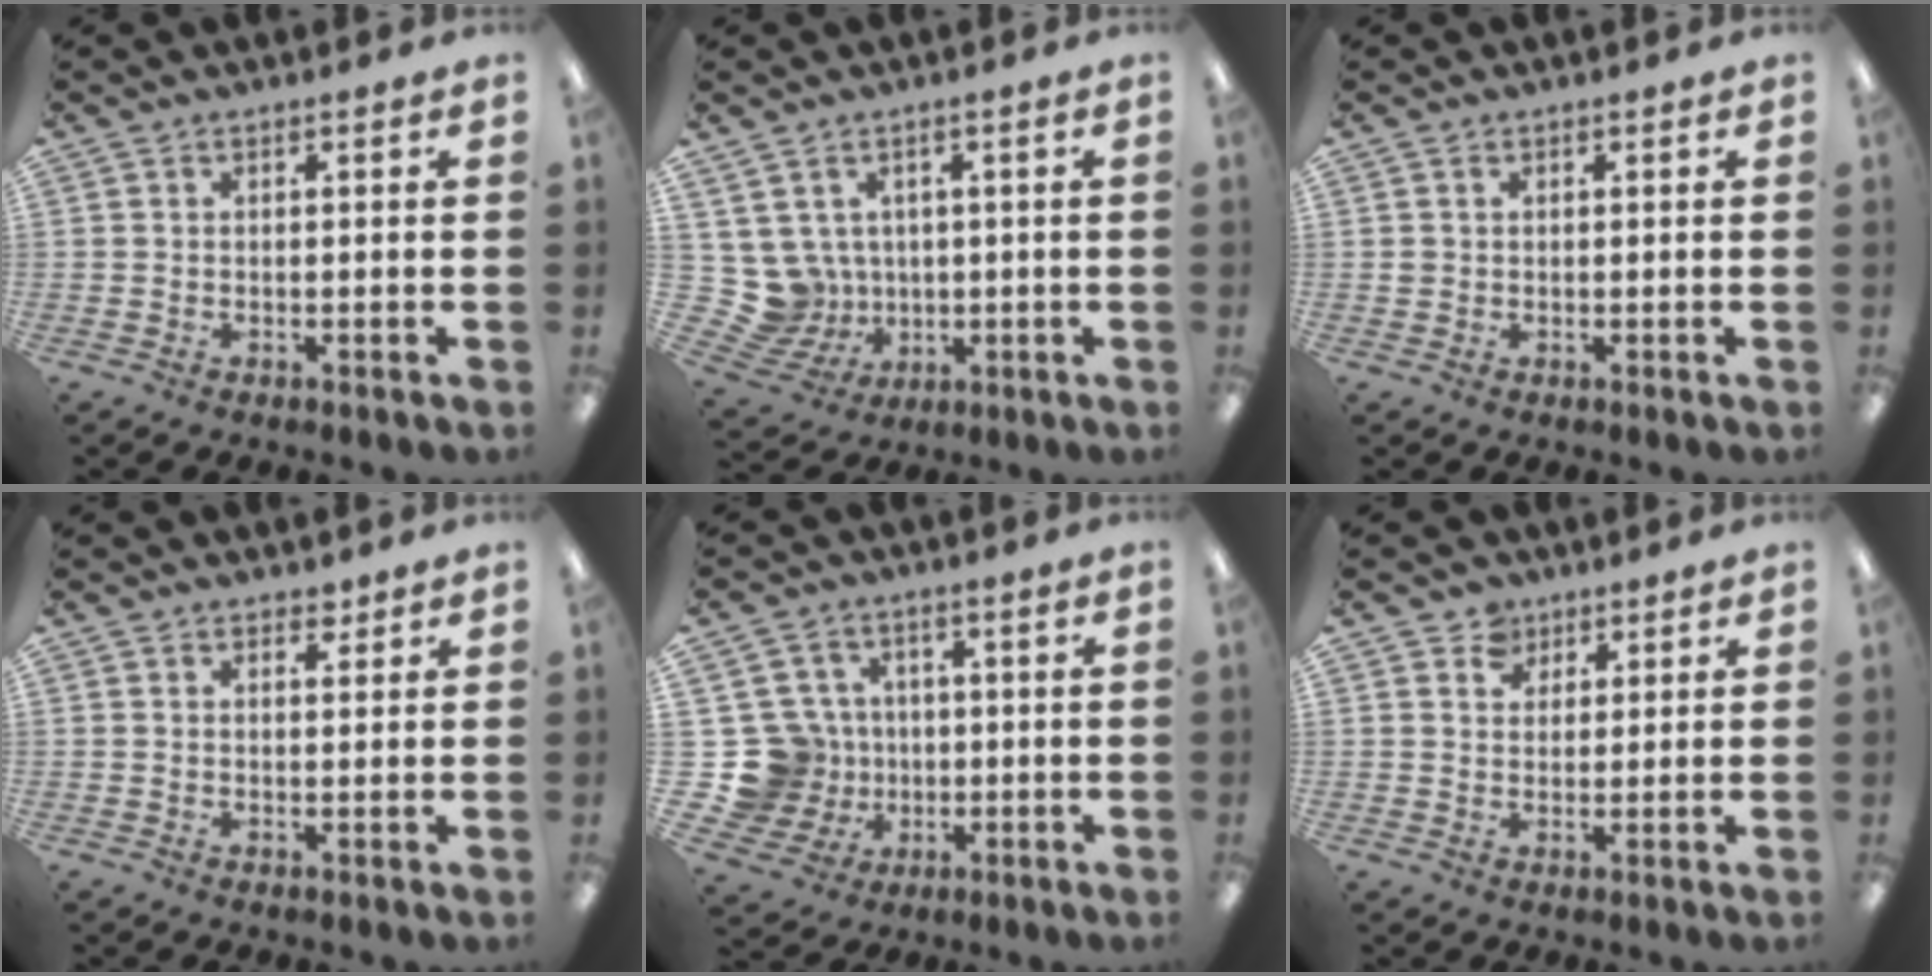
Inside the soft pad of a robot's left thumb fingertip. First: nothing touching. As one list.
[{"total": 8.2, "force": [1.6, 7.8, 1.8], "torque": [-0.081, -0.013, 0.042]}, {"total": 0.8, "force": [0.1, 0.8, 0.2], "torque": [-0.004, 0.005, 0.002]}, {"total": 1.9, "force": [1.5, 1.0, 0.6], "torque": [0.002, -0.007, 0.025]}, {"total": 13.5, "force": [-0.5, 12.7, 4.4], "torque": [-0.122, 0.013, 0.003]}, {"total": 4.4, "force": [2.9, 3.2, 0.5], "torque": [-0.008, -0.006, 0.053]}]